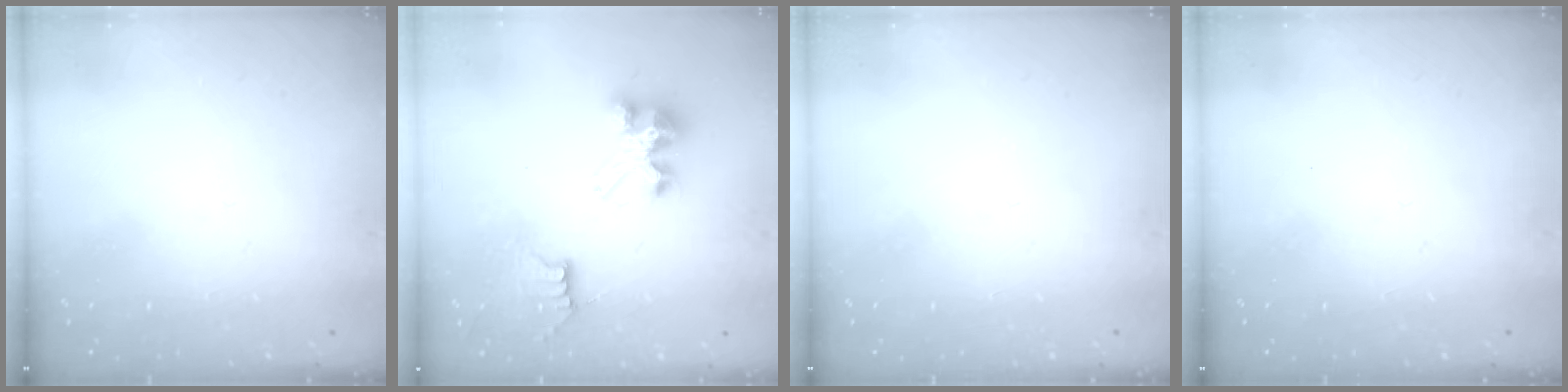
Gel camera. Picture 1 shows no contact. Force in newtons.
{"total": 7.0, "press": 7.0, "slide": 0.2}
{"total": 0.0}
{"total": 0.0}